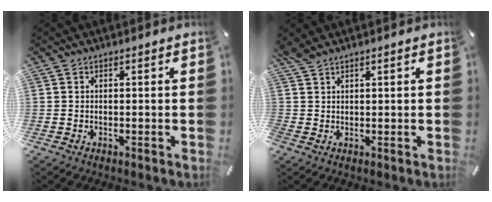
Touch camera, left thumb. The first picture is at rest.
{"total": 1.7, "force": [1.6, 0.6, 0.5], "torque": [-0.012, -0.001, 0.030]}